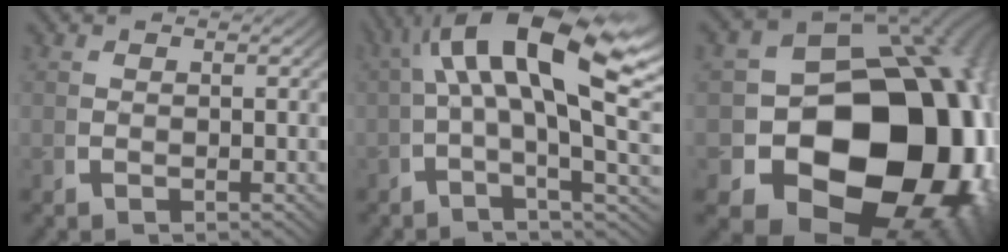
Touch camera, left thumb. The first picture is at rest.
{"total": 11.8, "force": [2.9, 4.4, 10.6], "torque": [-0.160, 0.015, 0.029]}
{"total": 32.3, "force": [-3.8, 21.6, 23.7], "torque": [-0.384, -0.112, -0.017]}